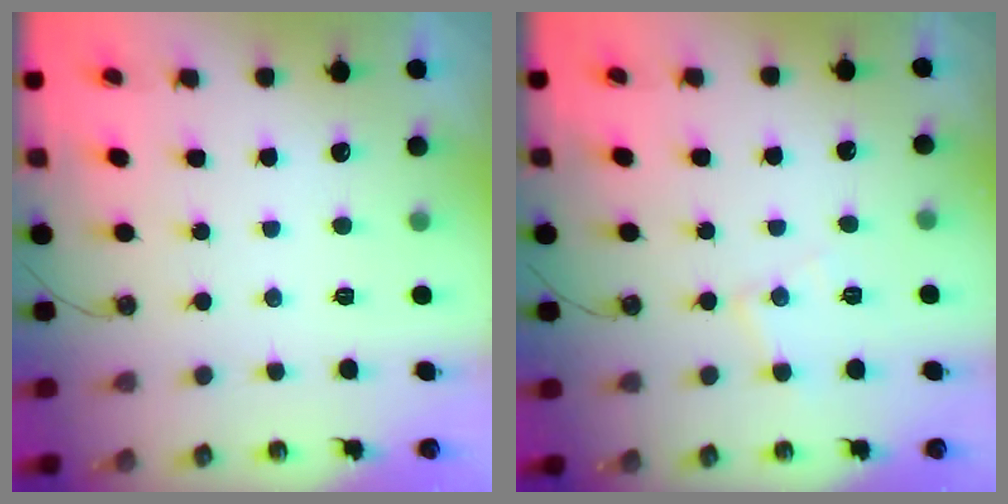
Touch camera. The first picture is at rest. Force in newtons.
{"total": 7.3, "press": 7.3, "slide": 0.5}